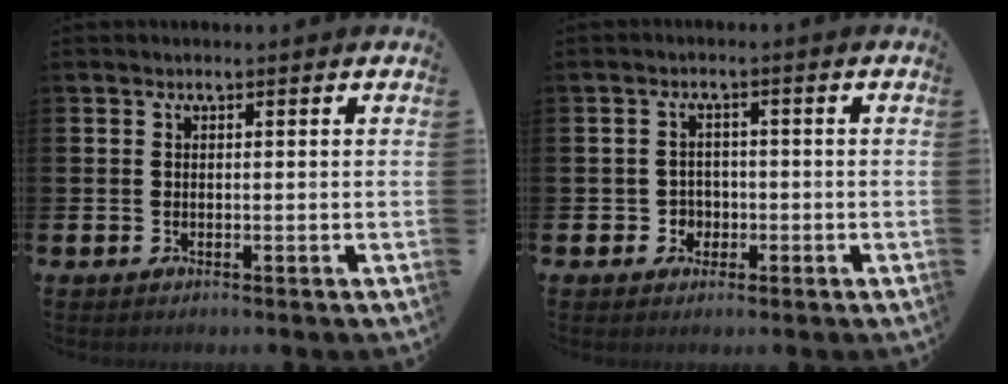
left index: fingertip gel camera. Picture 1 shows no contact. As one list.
[{"total": 2.3, "force": [-0.8, 2.1, 0.3], "torque": [-0.010, 0.004, -0.022]}]